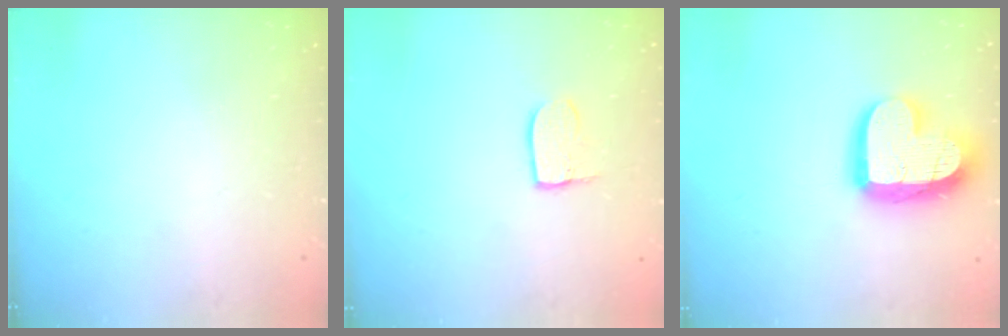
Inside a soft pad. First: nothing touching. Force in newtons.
{"total": 5.9, "press": 5.9, "slide": 0.2}
{"total": 18.1, "press": 18.0, "slide": 1.5}